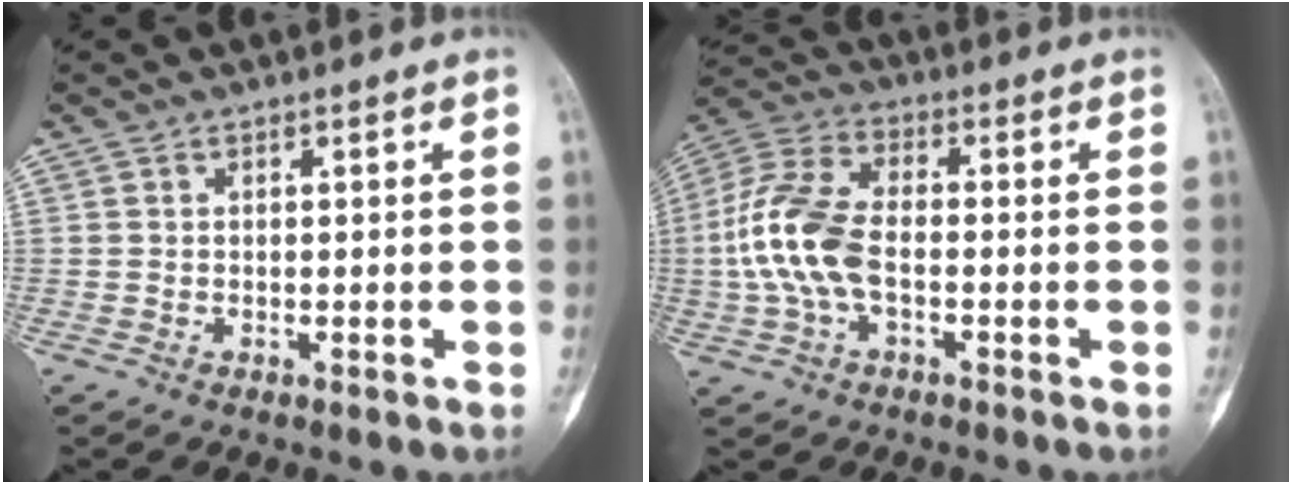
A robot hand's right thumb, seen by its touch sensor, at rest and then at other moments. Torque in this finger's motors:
{"motor_torque": [1.64, 1.55, 0.68, -0.63, 0.38]}